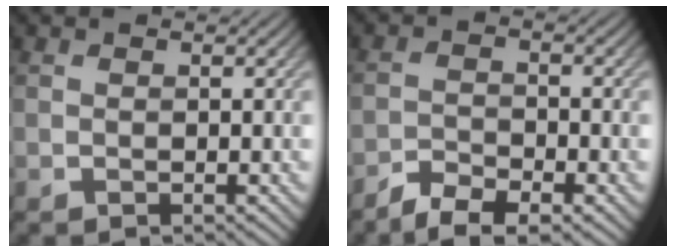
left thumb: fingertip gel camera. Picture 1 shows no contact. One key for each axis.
{"total": 4.8, "fx": -3.8, "fy": 1.4, "fz": 2.6, "tx": -0.049, "ty": -0.003, "tz": -0.070}